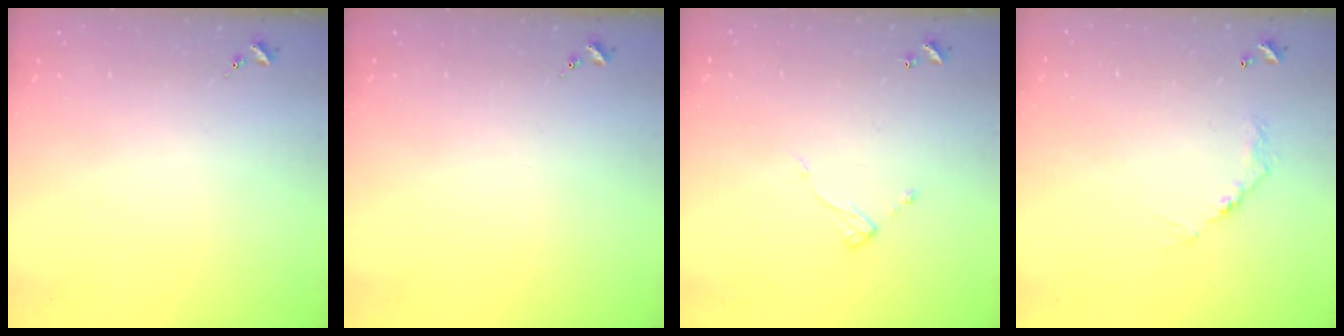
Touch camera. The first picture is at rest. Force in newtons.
{"total": 0.0}
{"total": 5.3, "press": 5.3, "slide": 0.2}
{"total": 6.3, "press": 6.3, "slide": 0.4}